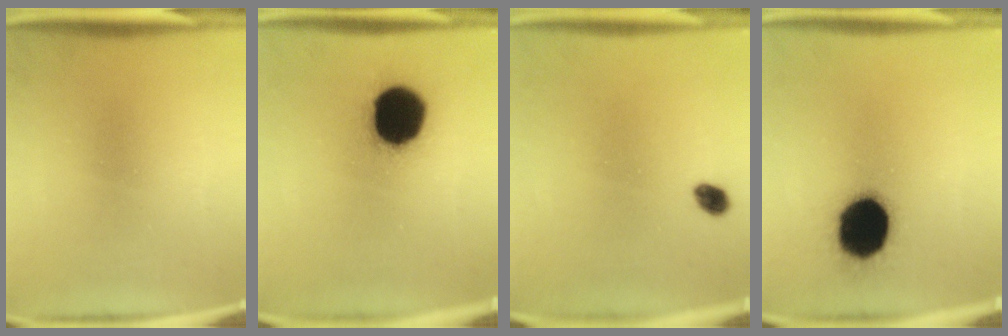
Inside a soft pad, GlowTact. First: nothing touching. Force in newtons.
{"total": 20.1}
{"total": 2.0}
{"total": 19.1}